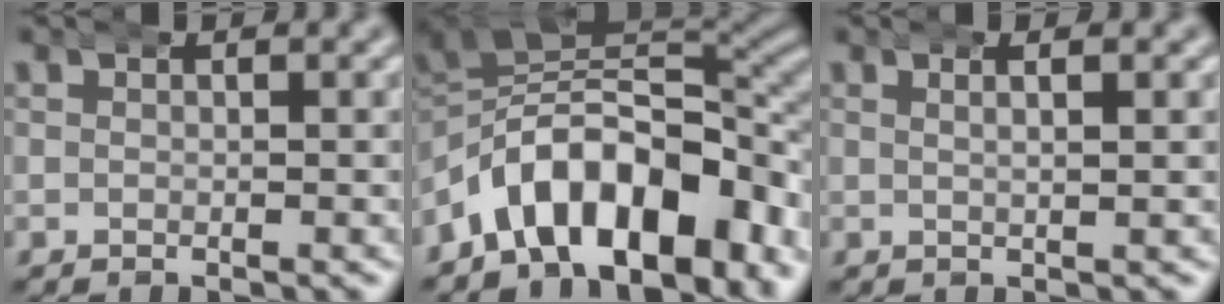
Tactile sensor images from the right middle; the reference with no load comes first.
{"total": 14.2, "force": [-4.2, 9.0, 10.2], "torque": [-0.161, -0.031, -0.053]}
{"total": 1.9, "force": [1.0, 0.3, 1.6], "torque": [-0.017, 0.009, 0.012]}